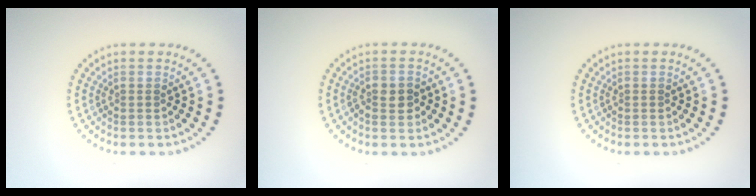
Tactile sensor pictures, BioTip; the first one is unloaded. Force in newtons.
{"total": 2.0, "press": 1.9, "slide": 0.6}
{"total": 0.0}